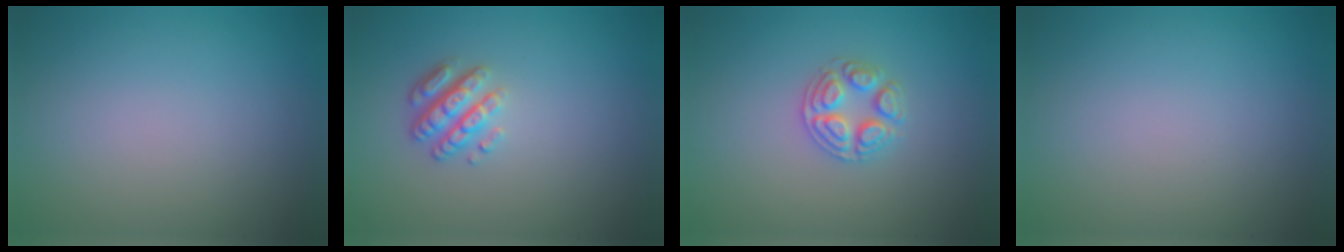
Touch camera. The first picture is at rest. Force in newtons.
{"total": 2.9, "press": 2.4, "slide": 1.7}
{"total": 2.5, "press": 2.5, "slide": 0.4}
{"total": 0.0}